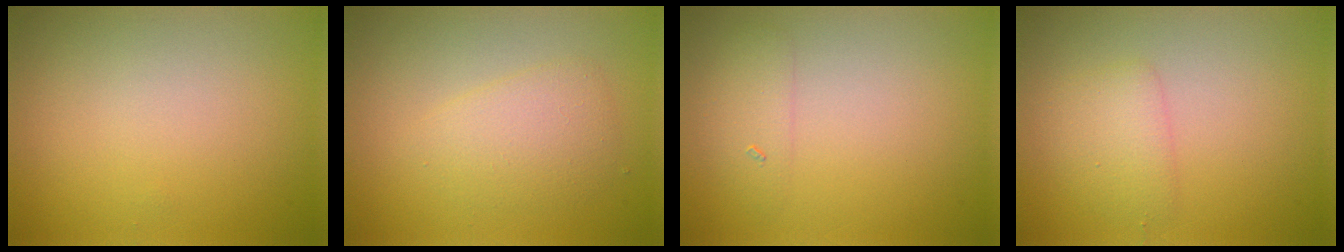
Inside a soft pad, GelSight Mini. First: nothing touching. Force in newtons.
{"total": 2.6, "press": 2.6, "slide": 0.1}
{"total": 1.6, "press": 1.6, "slide": 0.1}
{"total": 2.0, "press": 2.0, "slide": 0.1}